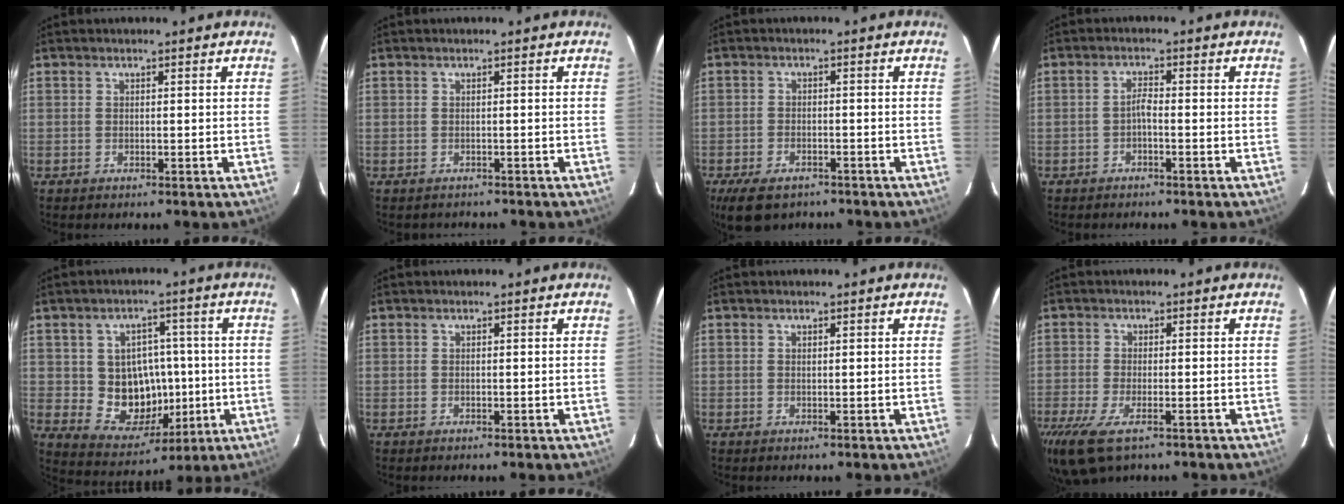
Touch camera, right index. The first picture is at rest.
{"total": 1.3, "force": [-1.2, 0.6, -0.1], "torque": [-0.001, 0.004, -0.013]}
{"total": 7.8, "force": [-5.5, 3.9, 4.0], "torque": [-0.098, -0.014, -0.090]}
{"total": 1.6, "force": [-1.0, 0.2, 1.2], "torque": [-0.025, 0.007, -0.020]}
{"total": 11.5, "force": [-0.7, 10.3, 5.2], "torque": [-0.100, 0.009, 0.009]}
{"total": 0.0}
{"total": 0.0}
{"total": 9.5, "force": [-6.2, 3.2, 6.5], "torque": [-0.155, -0.034, -0.112]}